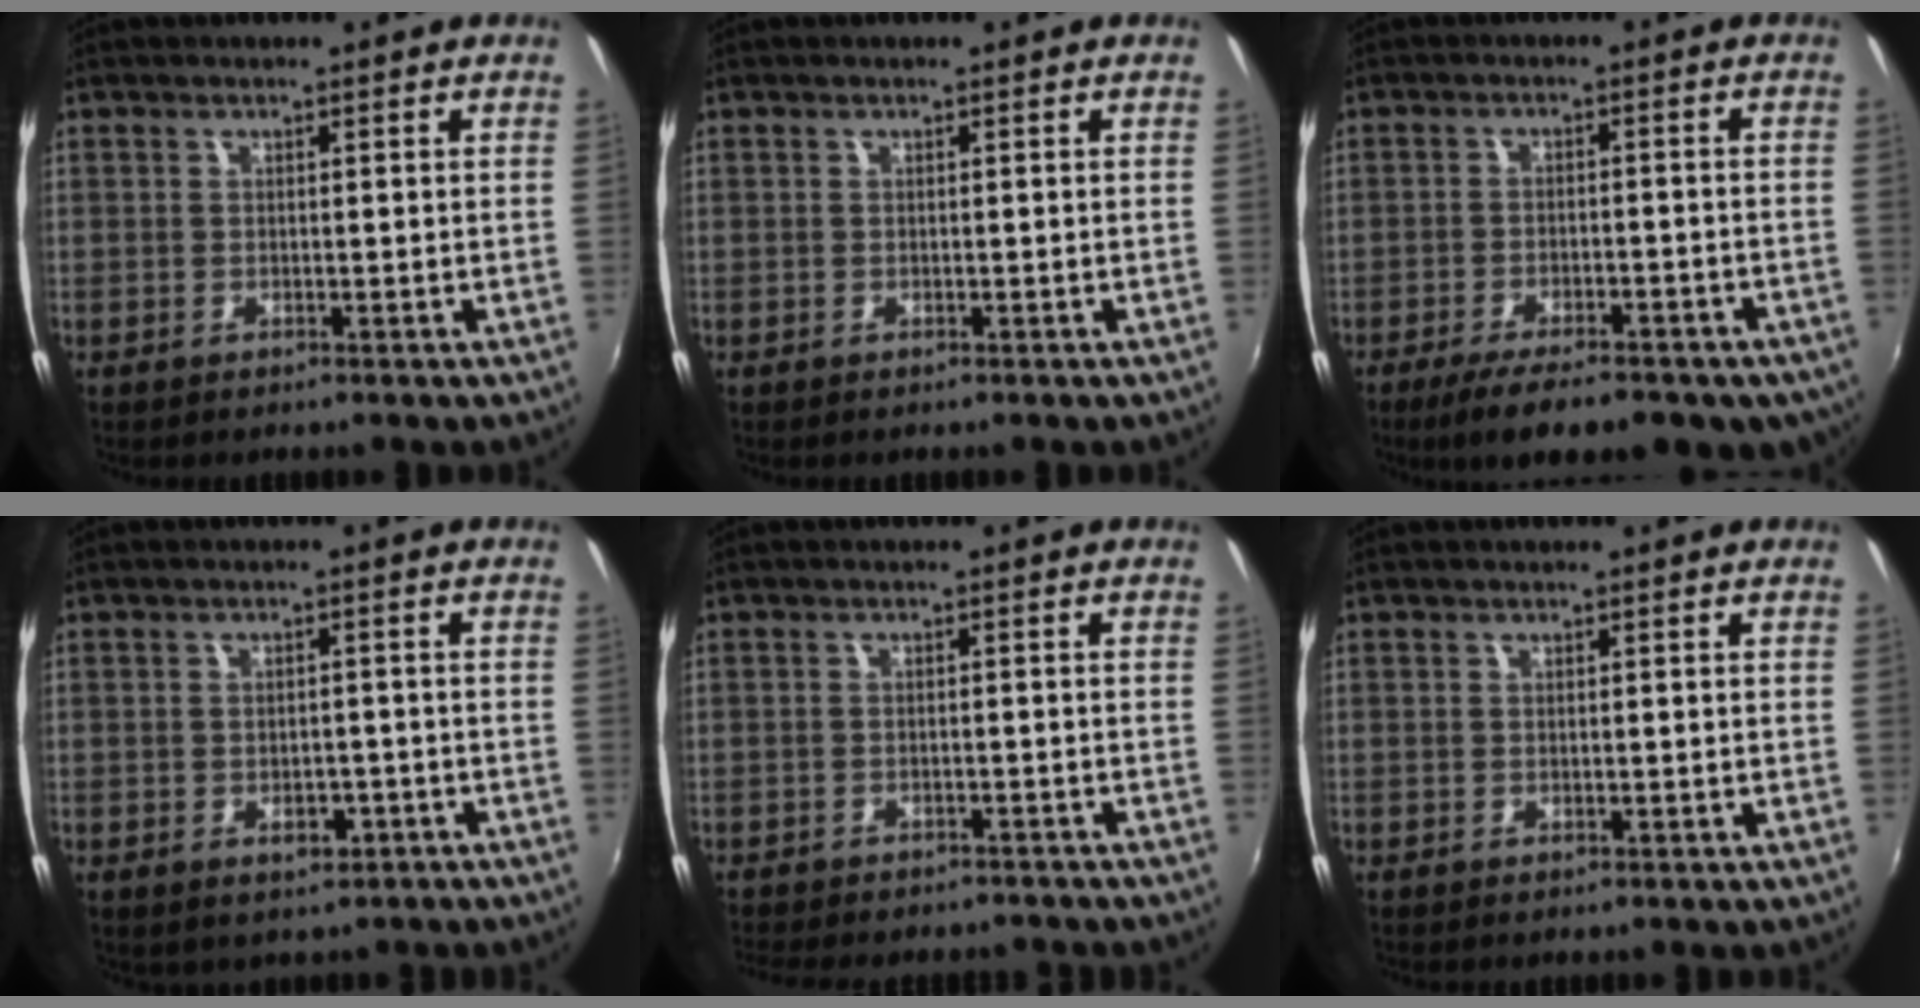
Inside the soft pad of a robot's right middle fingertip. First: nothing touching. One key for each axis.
{"total": 0.0}
{"total": 16.5, "fx": -11.7, "fy": 6.0, "fz": 10.0, "tx": -0.177, "ty": -0.035, "tz": -0.155}
{"total": 4.3, "fx": -2.4, "fy": 3.0, "fz": 2.0, "tx": -0.041, "ty": 0.000, "tz": -0.024}
{"total": 11.5, "fx": -10.1, "fy": 3.5, "fz": 4.3, "tx": -0.099, "ty": -0.017, "tz": -0.137}
{"total": 0.0}